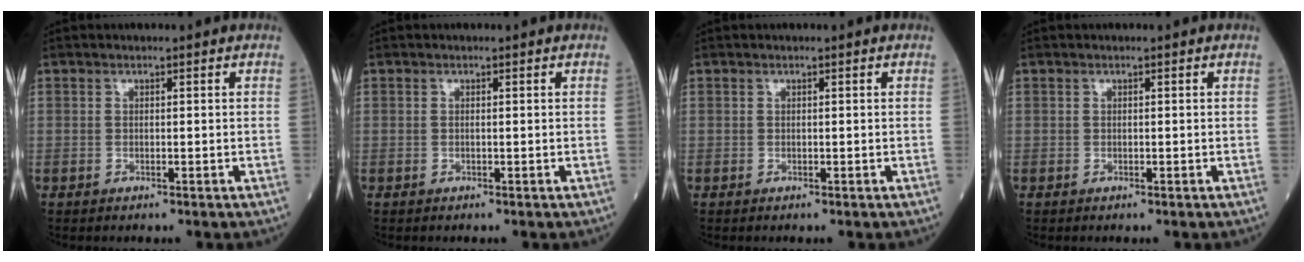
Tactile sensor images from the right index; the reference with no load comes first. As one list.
[{"total": 0.0}, {"total": 0.0}, {"total": 0.0}]